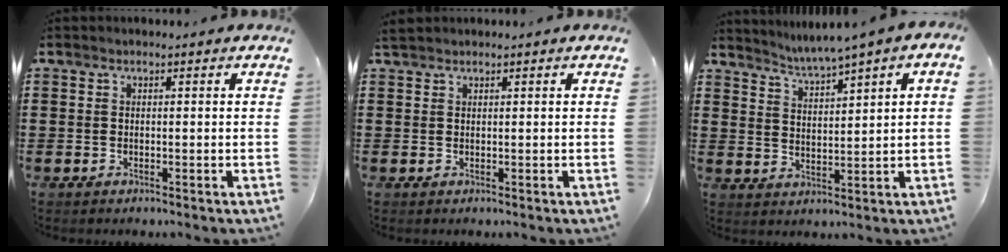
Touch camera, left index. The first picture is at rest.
{"total": 0.9, "force": [0.8, 0.2, 0.3], "torque": [-0.009, 0.000, 0.017]}
{"total": 1.9, "force": [1.7, -0.6, 0.7], "torque": [-0.023, -0.018, 0.024]}